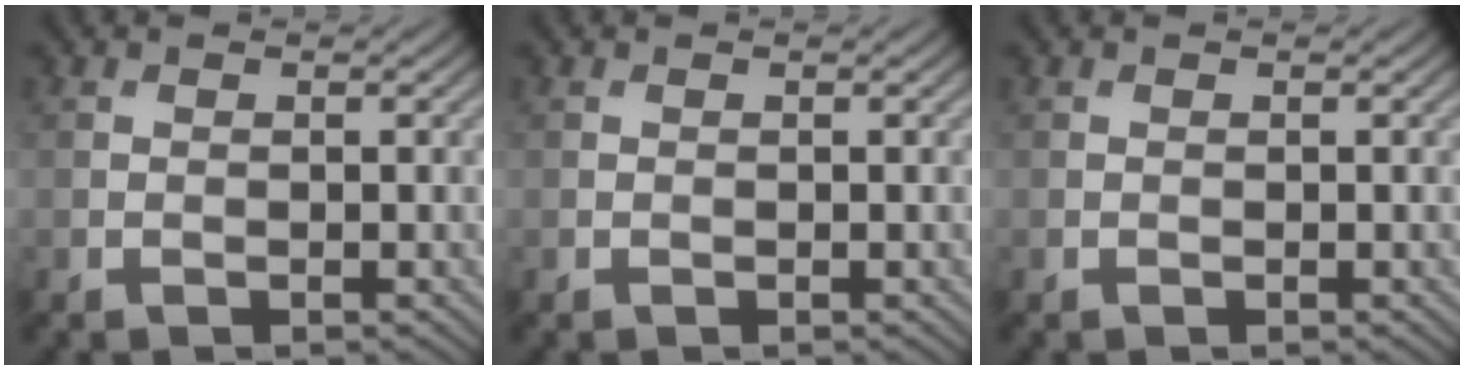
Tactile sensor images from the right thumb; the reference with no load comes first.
{"total": 0.0}
{"total": 0.0}